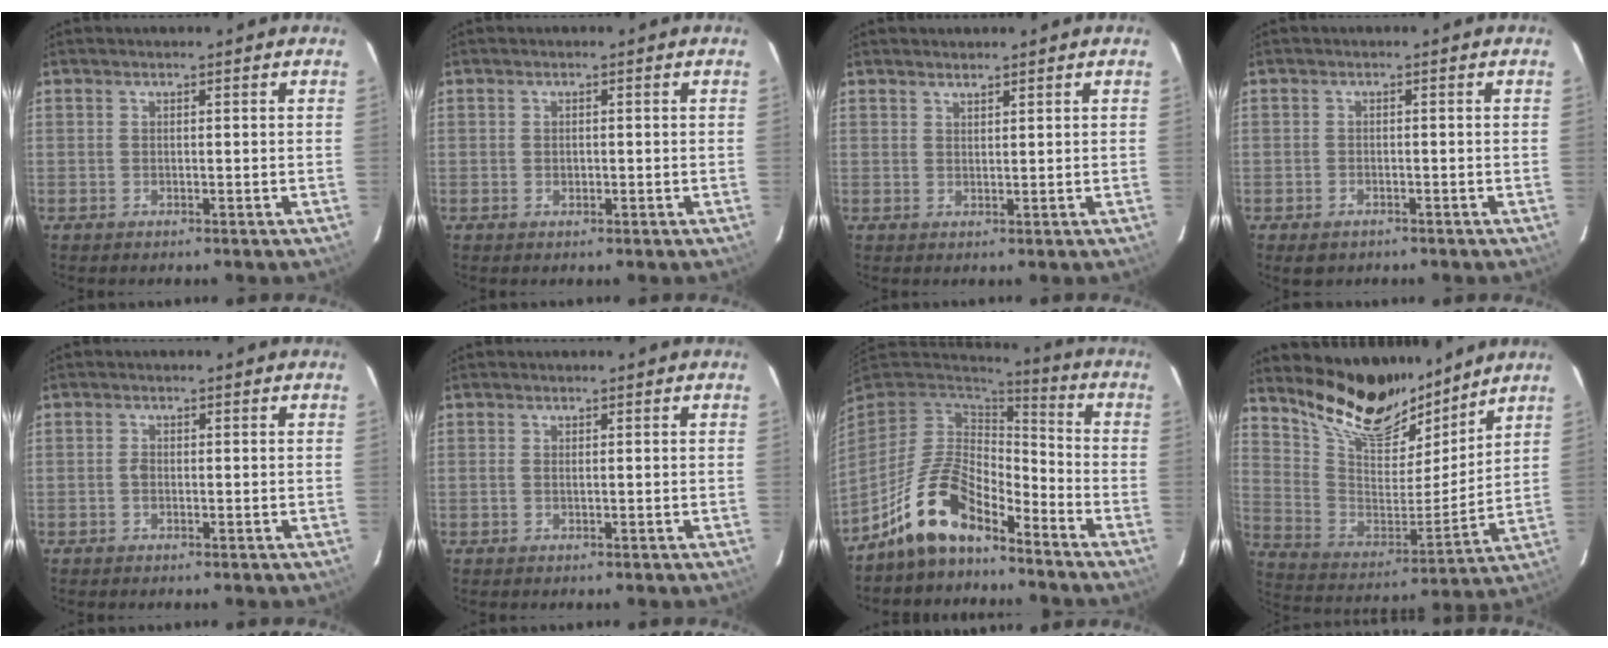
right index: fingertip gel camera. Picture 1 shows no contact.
{"total": 0.9, "force": [-0.2, 0.8, 0.3], "torque": [-0.003, 0.001, -0.001]}
{"total": 1.3, "force": [1.2, 0.3, 0.3], "torque": [-0.005, 0.001, 0.021]}
{"total": 2.5, "force": [-1.6, 1.7, 1.0], "torque": [-0.022, -0.002, -0.022]}
{"total": 1.2, "force": [-0.3, 0.7, 0.8], "torque": [-0.017, 0.003, -0.007]}
{"total": 0.7, "force": [0.1, 0.2, 0.7], "torque": [-0.016, 0.001, 0.000]}
{"total": 16.2, "force": [-10.4, 7.6, 9.9], "torque": [-0.212, 0.009, -0.191]}
{"total": 18.7, "force": [15.3, 7.0, 8.1], "torque": [-0.173, -0.005, 0.281]}